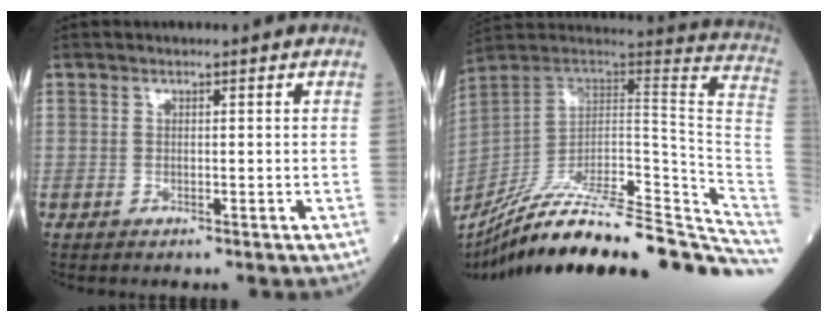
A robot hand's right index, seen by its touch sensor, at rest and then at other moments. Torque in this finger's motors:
{"motor_torque": [0.00, -2.14, 0.08, 0.01]}